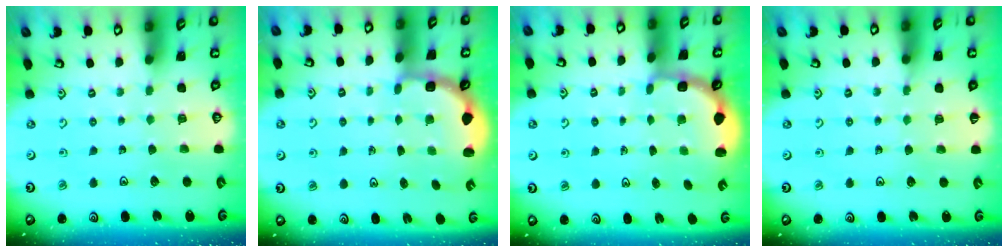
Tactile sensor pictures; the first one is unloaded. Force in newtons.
{"total": 3.0, "press": 2.6, "slide": 1.5}
{"total": 2.8, "press": 2.5, "slide": 1.4}
{"total": 3.6, "press": 3.5, "slide": 0.4}